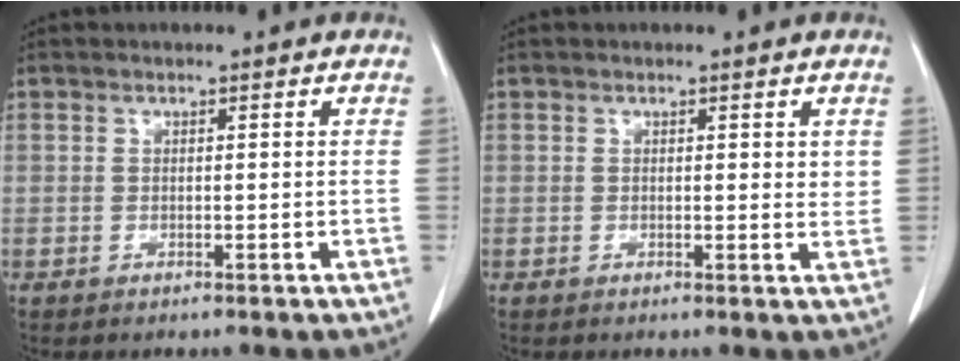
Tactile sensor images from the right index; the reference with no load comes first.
{"total": 1.4, "force": [0.6, 0.5, 1.2], "torque": [-0.010, -0.004, 0.006]}